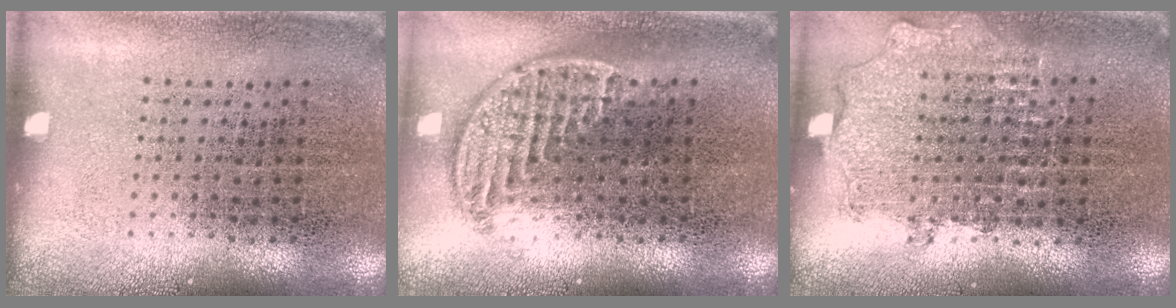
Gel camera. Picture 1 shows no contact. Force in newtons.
{"total": 1.3, "press": 1.1, "slide": 0.6}
{"total": 0.9, "press": 0.8, "slide": 0.2}